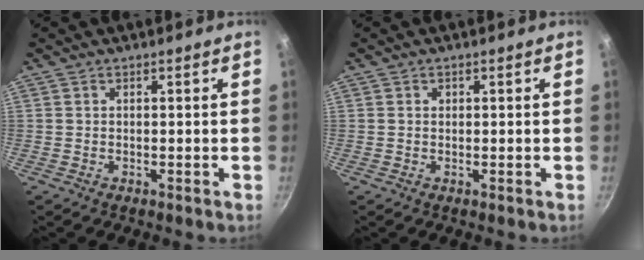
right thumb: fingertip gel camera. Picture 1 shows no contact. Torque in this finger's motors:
{"motor_torque": [-0.18, 0.29, 0.34, 0.11, -0.01]}